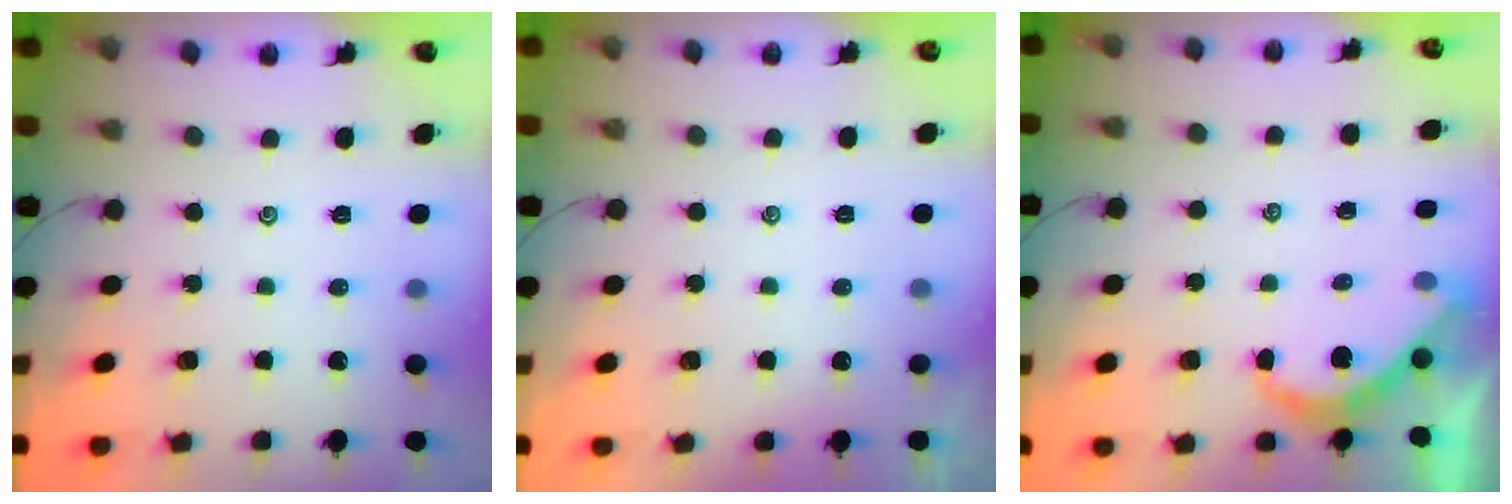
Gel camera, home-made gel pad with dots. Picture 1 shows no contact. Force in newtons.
{"total": 1.2, "press": 1.2, "slide": 0.3}
{"total": 6.4, "press": 6.4, "slide": 0.1}